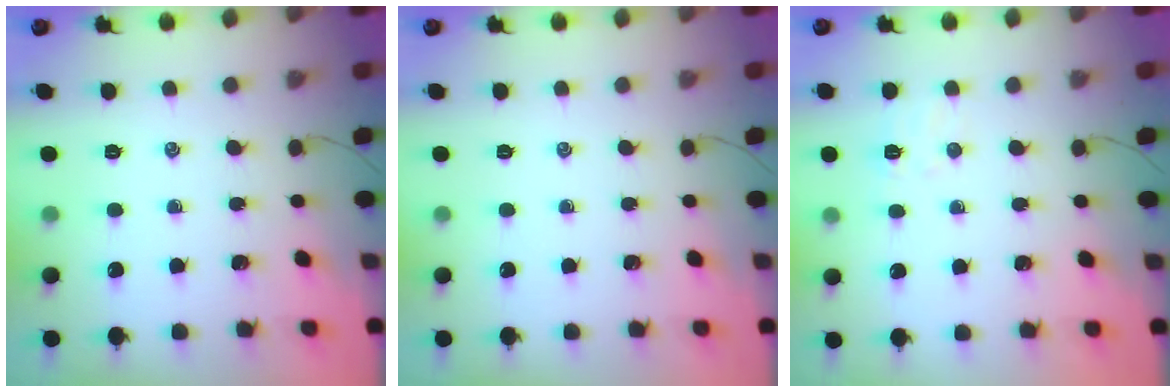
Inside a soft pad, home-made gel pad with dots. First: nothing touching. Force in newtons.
{"total": 0.0}
{"total": 4.5, "press": 4.4, "slide": 1.0}